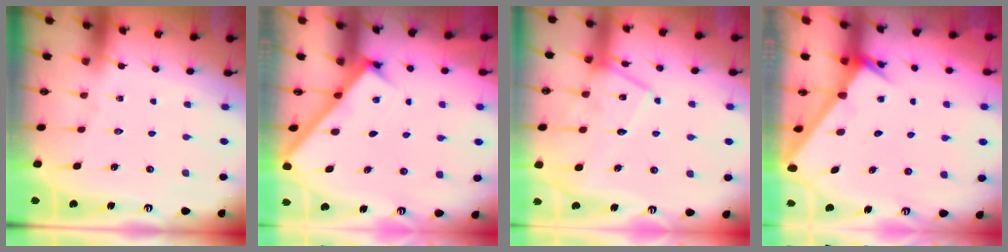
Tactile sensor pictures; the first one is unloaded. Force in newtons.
{"total": 2.8, "press": 2.8, "slide": 0.3}
{"total": 15.9, "press": 15.9, "slide": 1.3}
{"total": 2.5, "press": 2.5, "slide": 0.1}